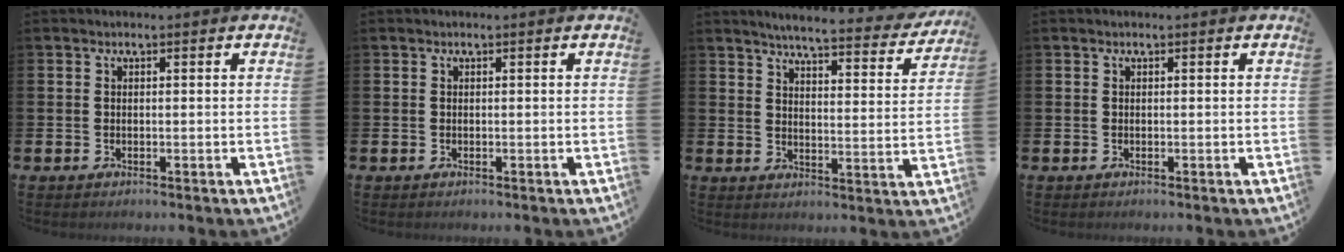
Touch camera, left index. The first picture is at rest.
{"total": 0.0}
{"total": 5.1, "force": [4.9, 0.2, 1.5], "torque": [-0.035, -0.041, 0.076]}
{"total": 0.0}